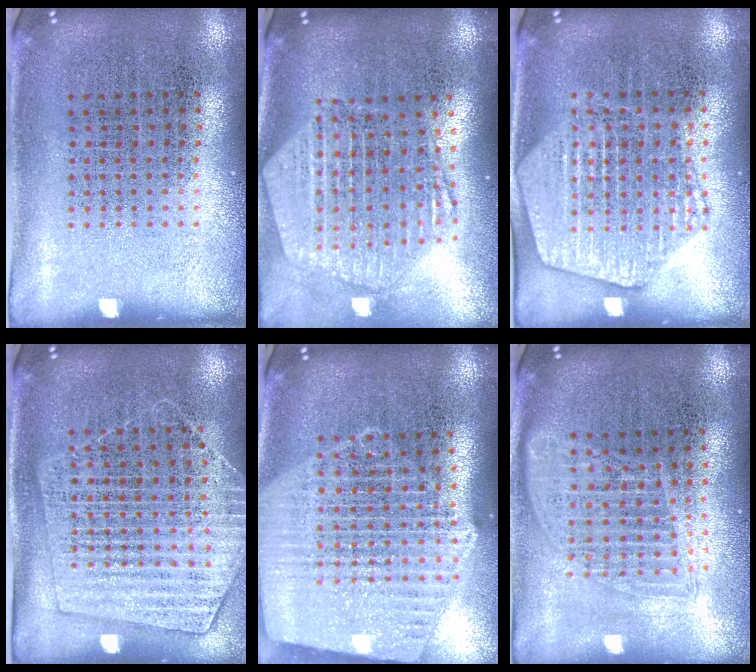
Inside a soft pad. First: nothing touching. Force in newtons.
{"total": 2.6, "press": 2.2, "slide": 1.5}
{"total": 1.9, "press": 1.8, "slide": 0.5}
{"total": 1.4, "press": 1.4, "slide": 0.2}
{"total": 2.4, "press": 2.1, "slide": 1.2}
{"total": 1.6, "press": 1.4, "slide": 0.7}